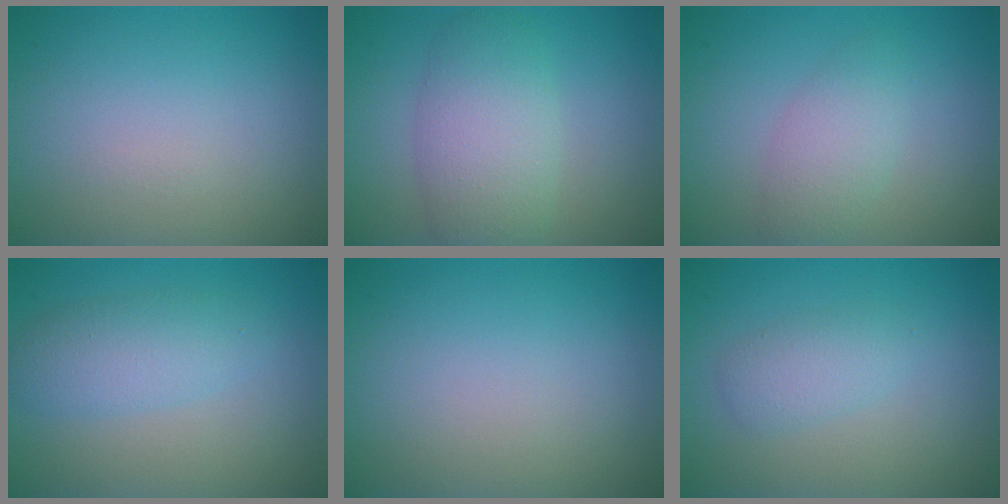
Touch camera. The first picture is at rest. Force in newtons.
{"total": 5.4, "press": 5.4, "slide": 0.3}
{"total": 2.7, "press": 2.7, "slide": 0.1}
{"total": 3.3, "press": 3.3, "slide": 0.1}
{"total": 0.0}
{"total": 2.1, "press": 2.1, "slide": 0.1}